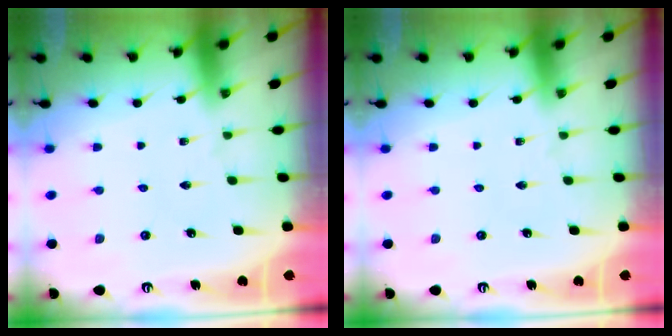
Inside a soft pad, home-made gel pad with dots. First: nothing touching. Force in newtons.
{"total": 0.0}